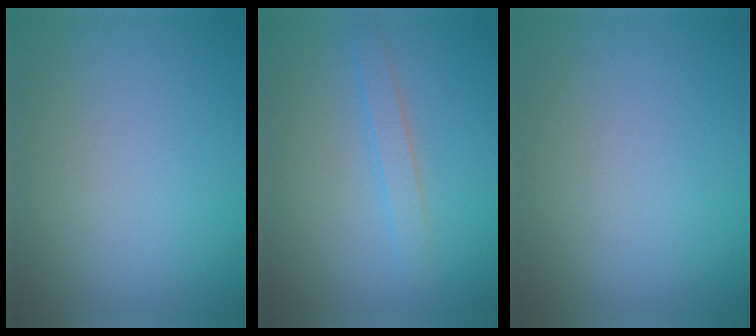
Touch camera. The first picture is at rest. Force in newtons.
{"total": 1.7, "press": 1.7, "slide": 0.1}
{"total": 0.0}